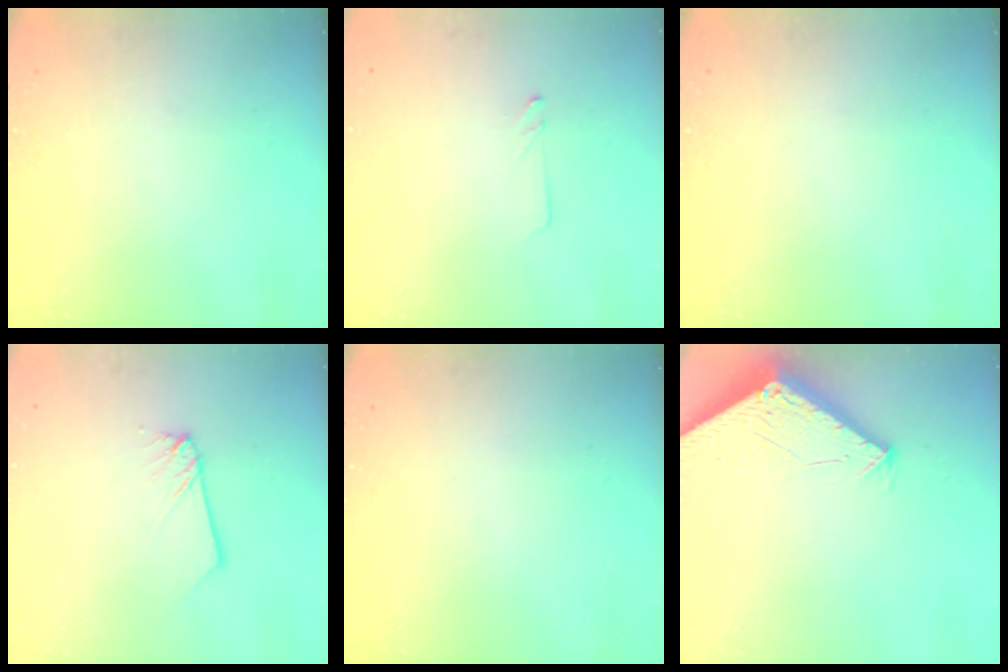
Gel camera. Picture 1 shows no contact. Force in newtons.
{"total": 1.6, "press": 1.6, "slide": 0.1}
{"total": 0.0}
{"total": 2.7, "press": 2.7, "slide": 0.3}
{"total": 0.0}
{"total": 2.9, "press": 2.9, "slide": 0.2}